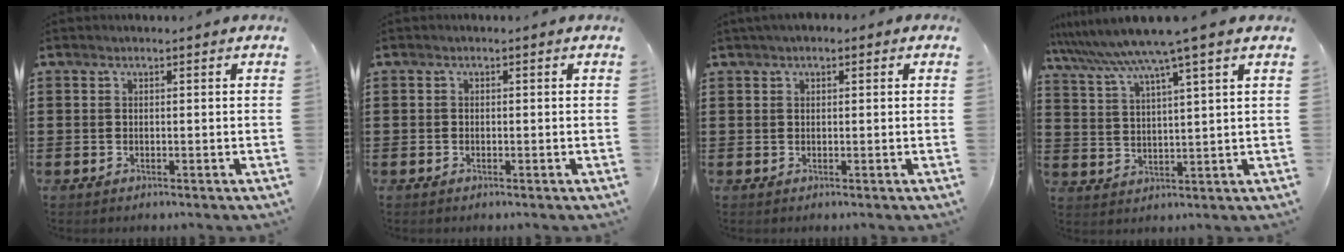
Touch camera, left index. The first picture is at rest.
{"total": 0.5, "force": [-0.4, 0.4, 0.1], "torque": [-0.004, 0.000, -0.007]}
{"total": 1.2, "force": [0.4, 0.6, 0.9], "torque": [-0.017, 0.006, 0.007]}
{"total": 7.3, "force": [5.8, -0.9, 4.4], "torque": [-0.104, -0.036, 0.095]}